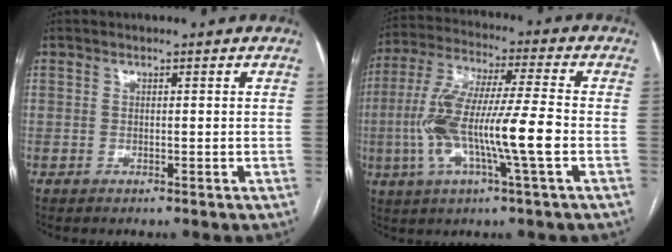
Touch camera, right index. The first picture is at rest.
{"total": 14.8, "force": [-3.0, 0.8, 14.5], "torque": [-0.294, 0.005, -0.060]}